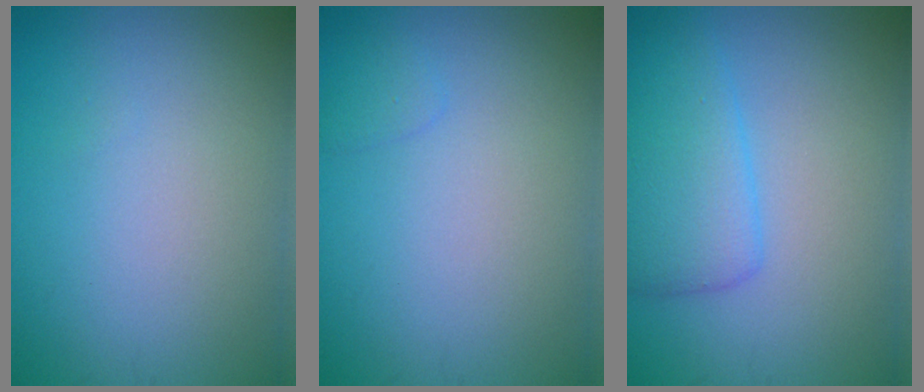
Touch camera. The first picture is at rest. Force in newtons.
{"total": 0.8, "press": 0.8, "slide": 0.0}
{"total": 4.5, "press": 4.5, "slide": 0.1}